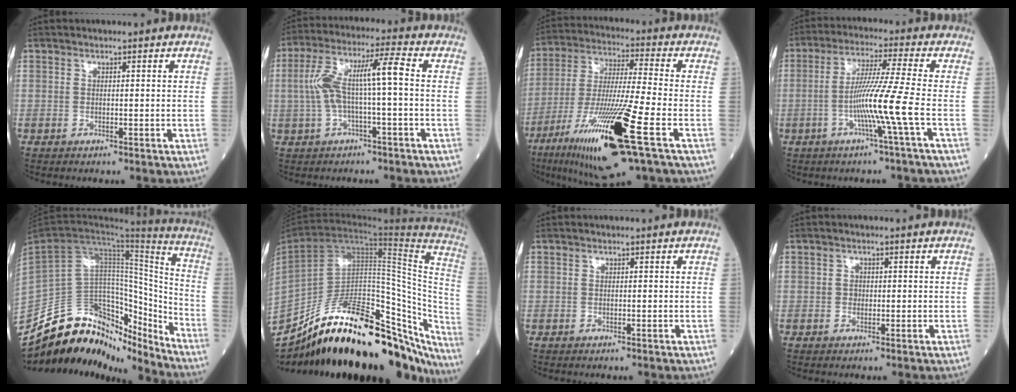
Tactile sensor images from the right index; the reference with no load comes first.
{"total": 9.4, "force": [-0.2, 1.2, 9.4], "torque": [-0.190, 0.039, -0.005]}
{"total": 19.4, "force": [-8.7, 0.6, 17.3], "torque": [-0.338, -0.044, -0.158]}
{"total": 9.0, "force": [-2.6, -2.4, 8.3], "torque": [-0.160, -0.005, -0.052]}
{"total": 22.1, "force": [-19.4, 7.2, 7.8], "torque": [-0.139, 0.057, -0.313]}
{"total": 38.2, "force": [-28.7, 12.5, 21.8], "torque": [-0.283, -0.024, -0.410]}
{"total": 0.0}
{"total": 1.0, "force": [0.0, 0.9, 0.5], "torque": [-0.006, 0.002, -0.001]}